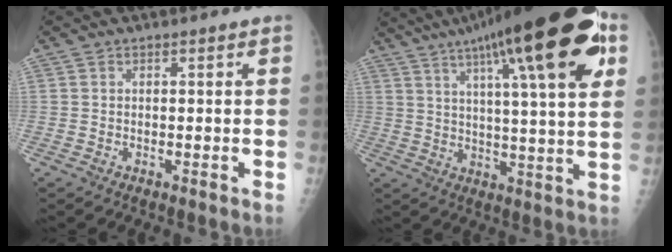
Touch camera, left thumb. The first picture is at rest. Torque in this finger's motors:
{"motor_torque": [2.22, 2.09, 1.95, -0.82, 0.51]}